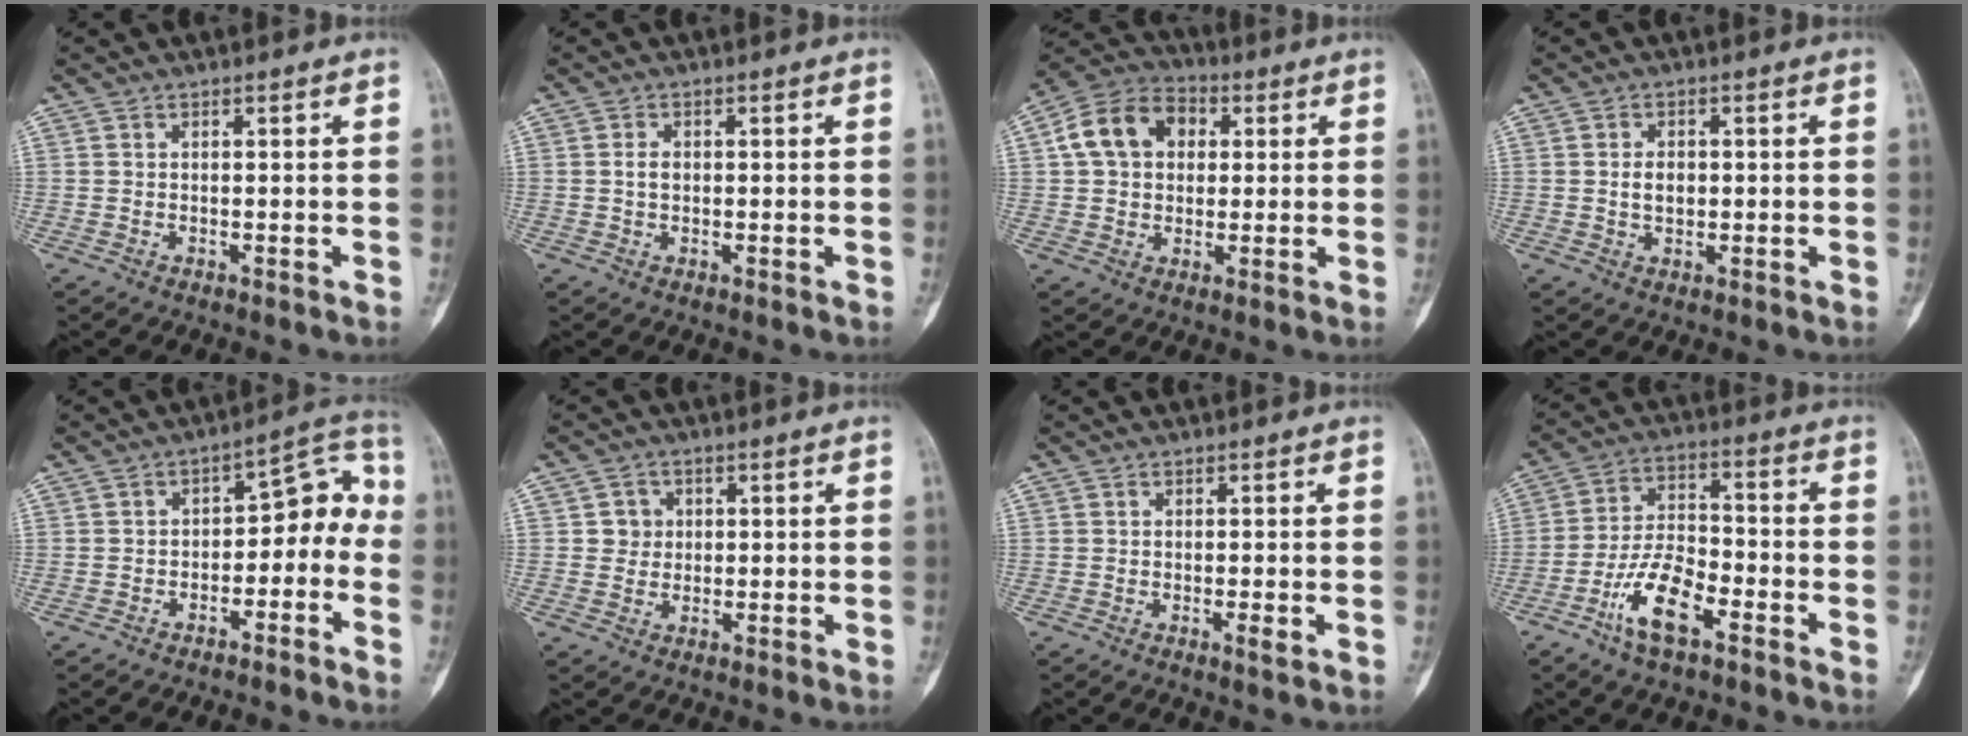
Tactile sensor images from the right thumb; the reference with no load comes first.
{"total": 1.7, "force": [0.1, 1.2, 1.3], "torque": [-0.019, 0.004, 0.000]}
{"total": 12.1, "force": [2.6, 9.2, 7.4], "torque": [-0.111, 0.018, 0.034]}
{"total": 3.0, "force": [0.1, 2.1, 2.2], "torque": [-0.029, 0.002, 0.001]}
{"total": 9.2, "force": [-3.5, 5.7, 6.4], "torque": [-0.048, 0.064, -0.054]}
{"total": 3.2, "force": [0.7, 3.1, 0.6], "torque": [0.011, 0.003, 0.007]}
{"total": 1.4, "force": [-0.4, 0.2, 1.4], "torque": [-0.021, -0.005, -0.005]}
{"total": 10.9, "force": [-5.8, 4.3, 8.2], "torque": [-0.157, 0.032, -0.109]}